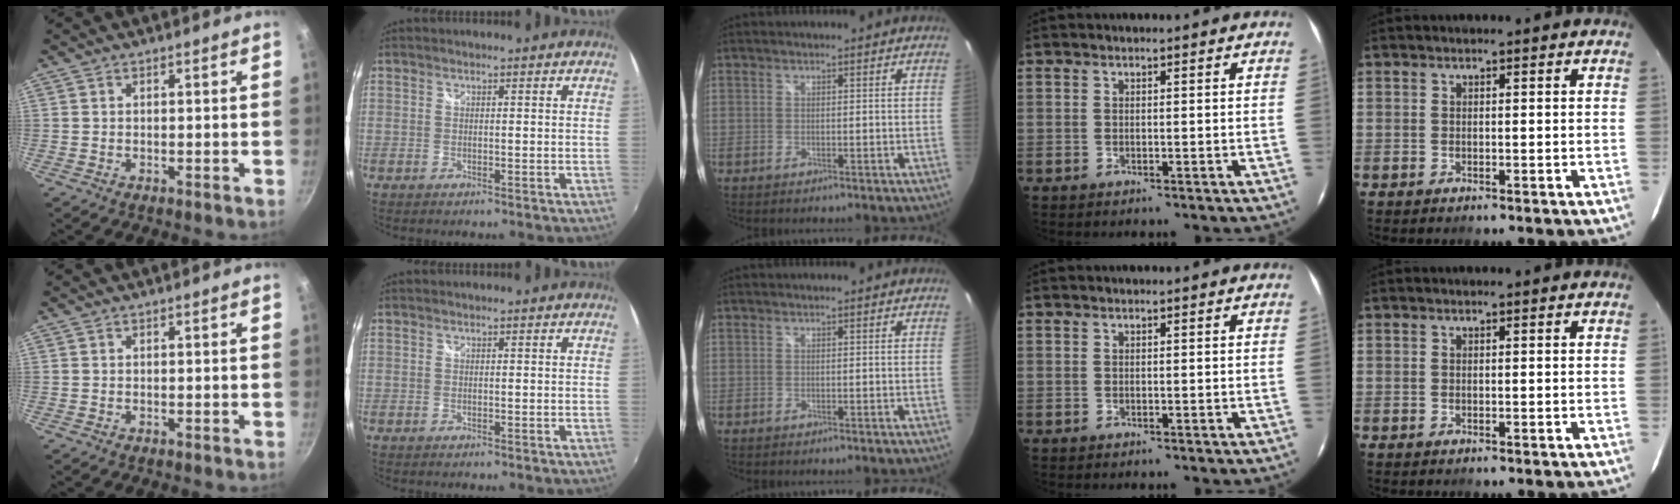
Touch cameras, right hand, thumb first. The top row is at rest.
{}